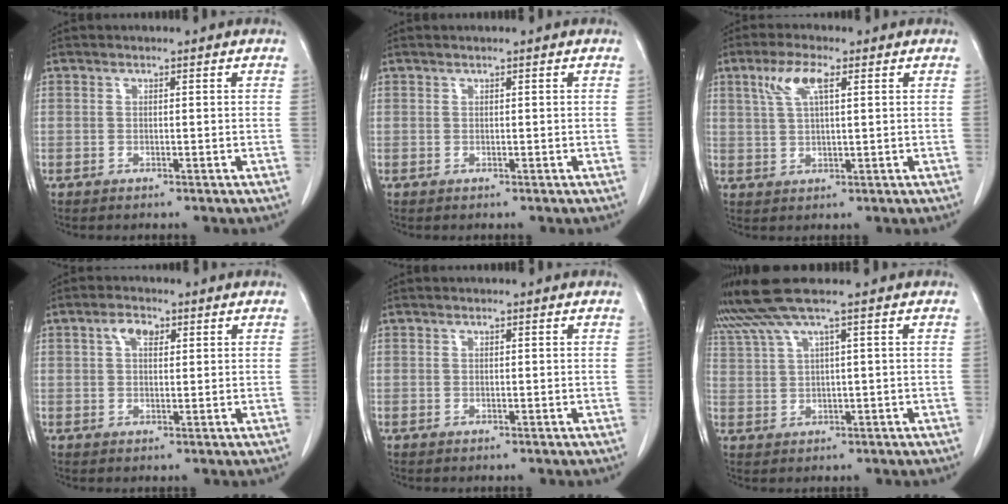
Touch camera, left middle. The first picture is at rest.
{"total": 0.5, "force": [0.4, -0.1, 0.3], "torque": [-0.009, 0.006, 0.010]}
{"total": 5.5, "force": [2.5, 1.1, 4.7], "torque": [-0.104, 0.012, 0.052]}
{"total": 3.1, "force": [1.4, 1.6, 2.3], "torque": [-0.046, 0.009, 0.026]}
{"total": 0.0}
{"total": 5.6, "force": [4.2, -1.4, 3.4], "torque": [-0.081, 0.023, 0.089]}